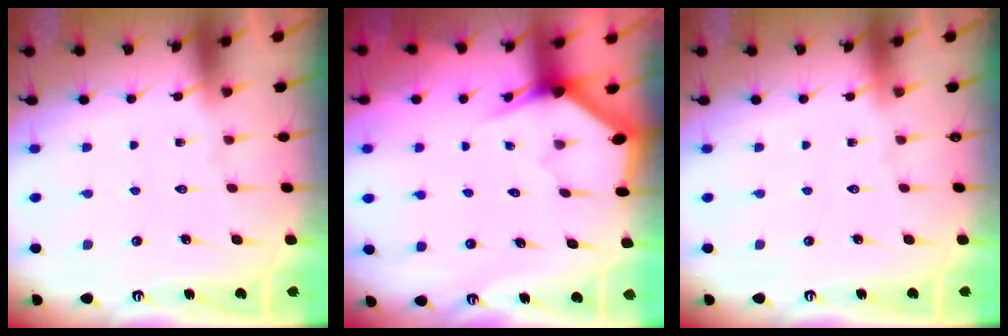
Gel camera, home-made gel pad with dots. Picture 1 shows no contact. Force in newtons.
{"total": 3.0, "press": 3.0, "slide": 0.0}
{"total": 0.0}